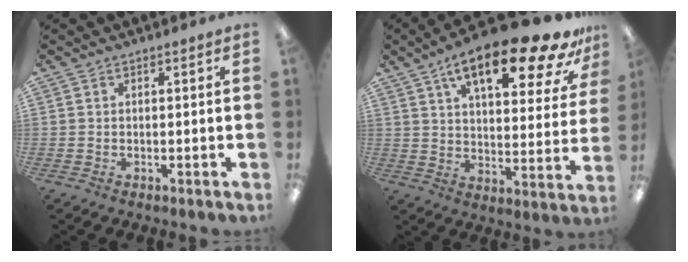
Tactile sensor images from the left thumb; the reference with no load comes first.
{"total": 21.9, "force": [13.0, 7.3, 15.9], "torque": [-0.237, -0.069, 0.206]}